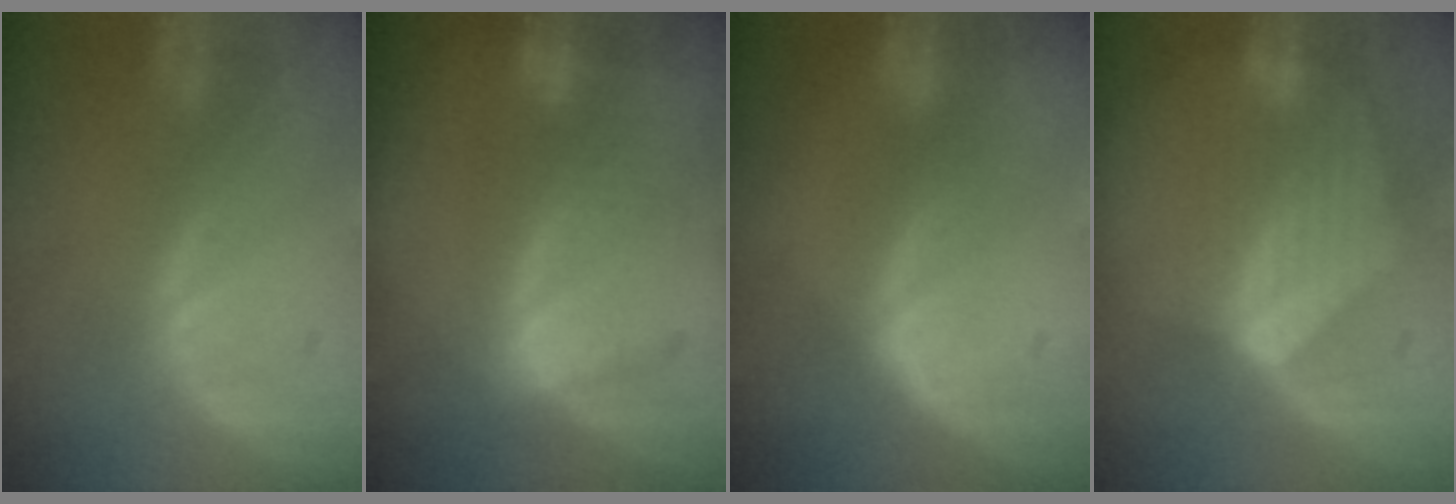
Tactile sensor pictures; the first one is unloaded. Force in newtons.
{"total": 7.8, "press": 7.4, "slide": 2.5}
{"total": 2.5, "press": 2.0, "slide": 1.6}
{"total": 6.9, "press": 6.9, "slide": 0.2}